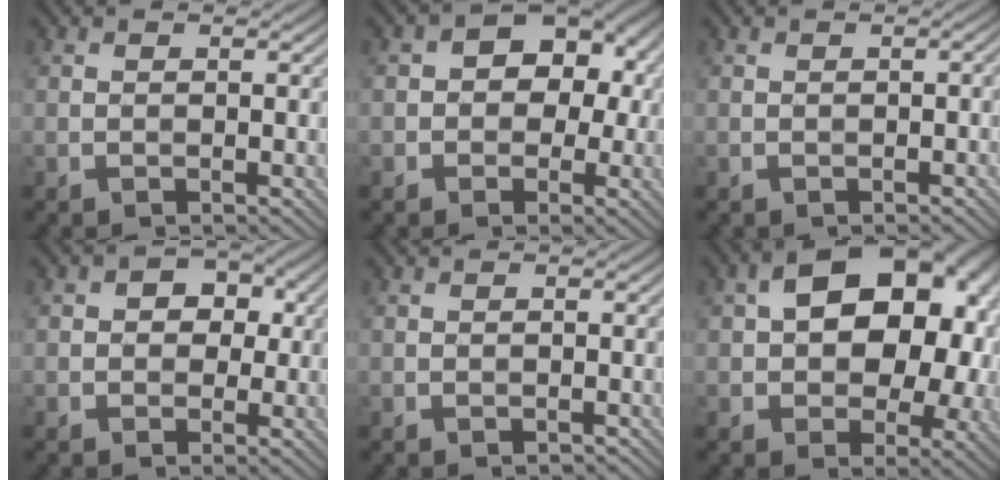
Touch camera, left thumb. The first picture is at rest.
{"total": 8.6, "force": [0.9, 6.7, 5.3], "torque": [-0.043, 0.028, -0.015]}
{"total": 0.7, "force": [-0.5, 0.1, 0.6], "torque": [-0.010, 0.003, -0.005]}
{"total": 4.2, "force": [0.6, 3.6, 2.2], "torque": [-0.019, 0.005, -0.011]}
{"total": 0.0}
{"total": 15.3, "force": [2.3, 10.4, 11.1], "torque": [-0.125, 0.009, 0.039]}